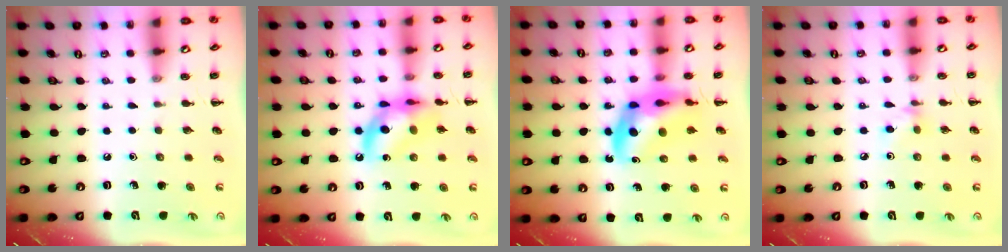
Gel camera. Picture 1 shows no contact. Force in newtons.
{"total": 12.2, "press": 11.9, "slide": 2.7}
{"total": 12.5, "press": 12.1, "slide": 3.4}
{"total": 4.4, "press": 4.3, "slide": 1.1}